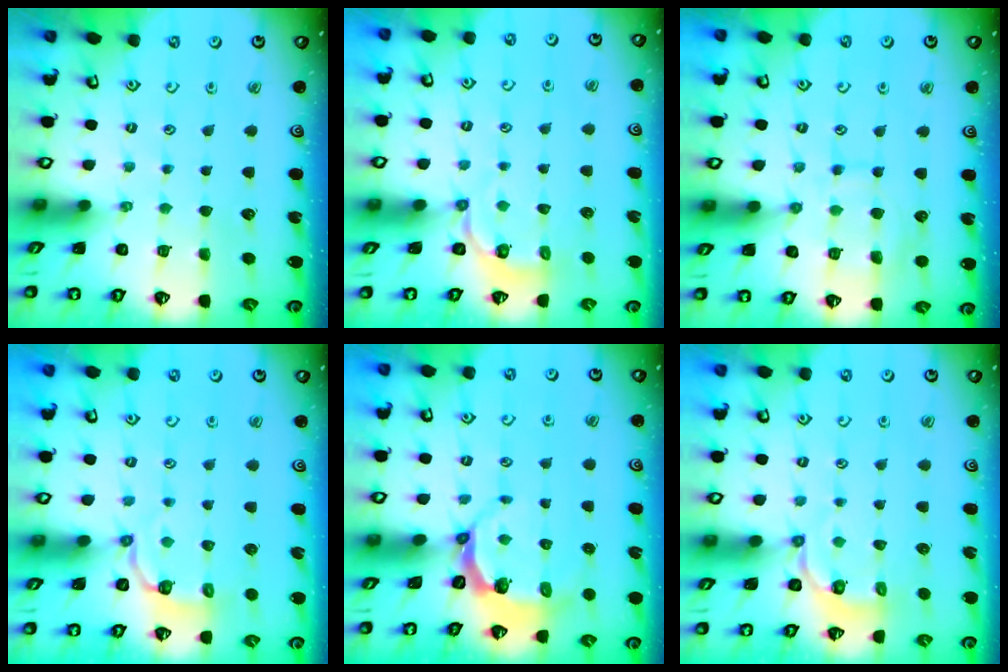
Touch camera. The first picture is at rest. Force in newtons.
{"total": 3.8, "press": 2.8, "slide": 2.5}
{"total": 11.2, "press": 11.1, "slide": 1.0}
{"total": 3.1, "press": 1.5, "slide": 2.7}
{"total": 4.7, "press": 3.7, "slide": 2.8}
{"total": 3.8, "press": 2.8, "slide": 2.5}